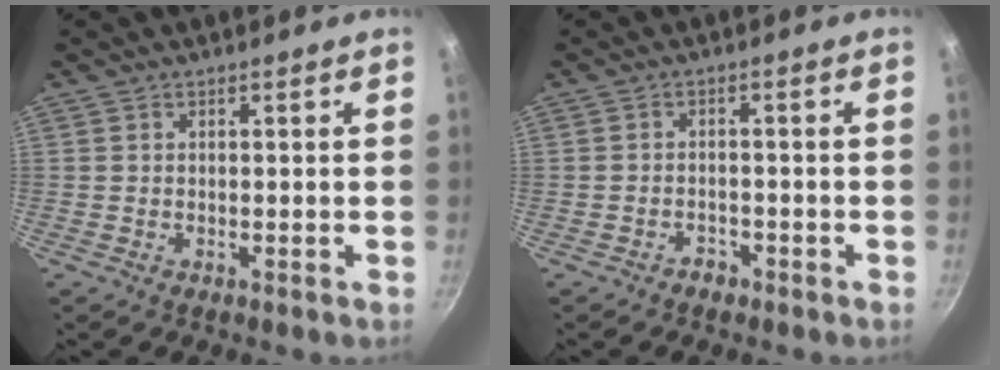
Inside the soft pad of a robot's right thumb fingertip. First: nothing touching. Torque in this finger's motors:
{"motor_torque": [-0.36, -0.02, -0.26, 0.05, 0.04]}